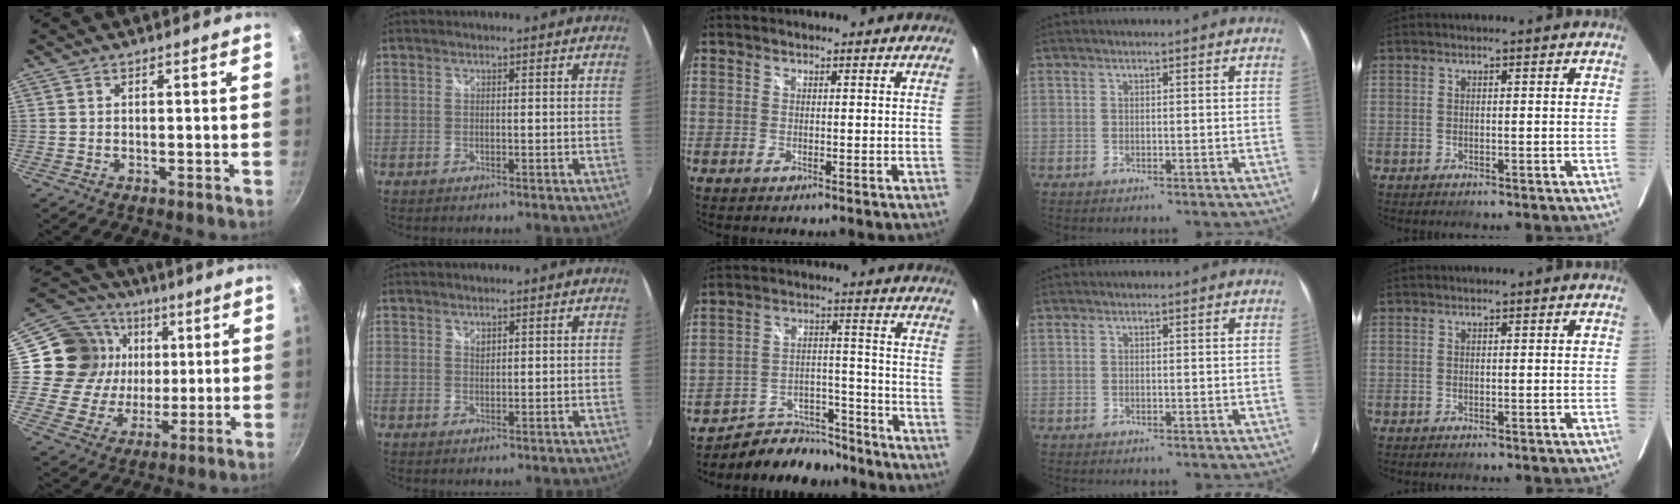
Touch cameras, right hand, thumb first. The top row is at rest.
{"thumb": {"total": 17.7, "force": [2.7, 16.3, 6.4], "torque": [-0.088, 0.016, 0.044]}, "index": {"total": 0.8, "force": [0.6, 0.5, 0.2], "torque": [-0.002, 0.000, 0.011]}, "middle": {"total": 11.5, "force": [-10.4, 4.6, 2.0], "torque": [-0.040, 0.029, -0.154]}}